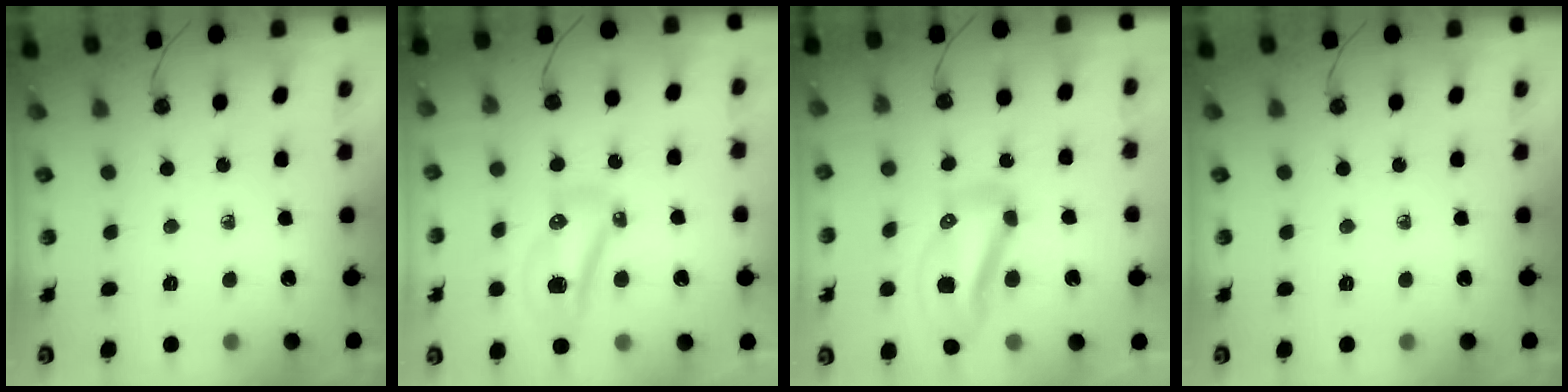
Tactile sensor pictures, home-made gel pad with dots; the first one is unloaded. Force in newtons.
{"total": 12.1, "press": 10.8, "slide": 5.6}
{"total": 12.8, "press": 12.7, "slide": 1.2}
{"total": 0.0}